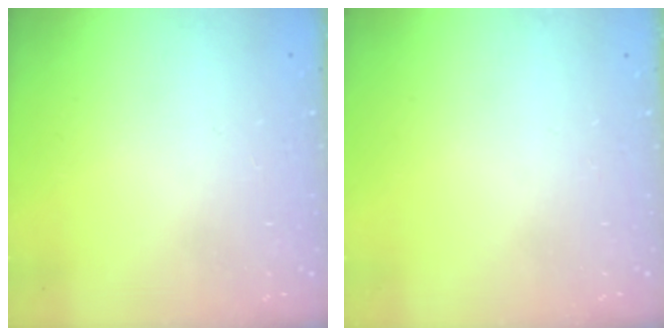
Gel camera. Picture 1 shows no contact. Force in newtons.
{"total": 0.0}